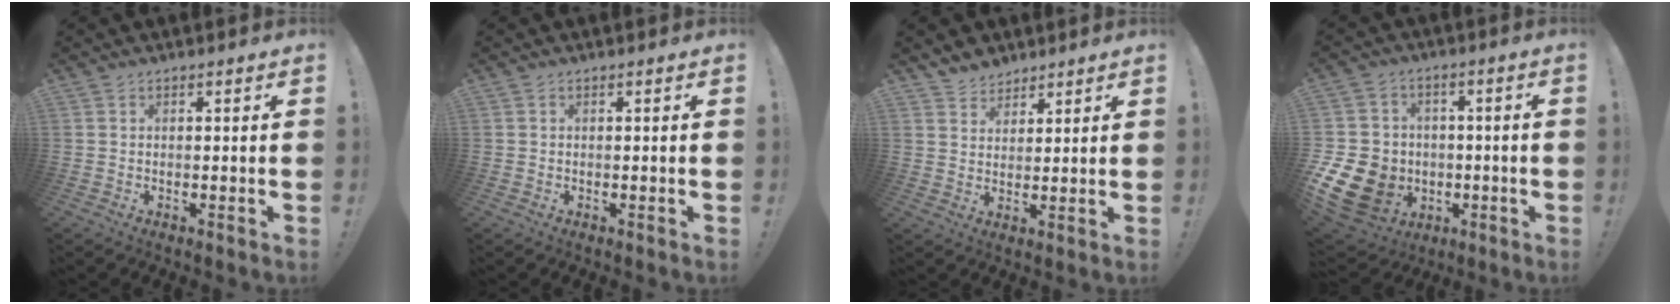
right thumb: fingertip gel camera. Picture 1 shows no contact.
{"total": 0.0}
{"total": 5.4, "force": [4.5, 3.0, 0.1], "torque": [0.003, -0.035, 0.085]}
{"total": 15.2, "force": [-3.6, 13.1, 6.9], "torque": [-0.154, 0.023, -0.047]}